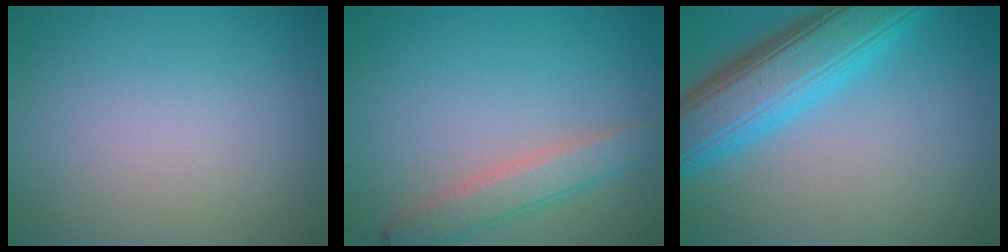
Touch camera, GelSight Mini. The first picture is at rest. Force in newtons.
{"total": 2.9, "press": 2.9, "slide": 0.1}
{"total": 8.3, "press": 8.3, "slide": 0.2}